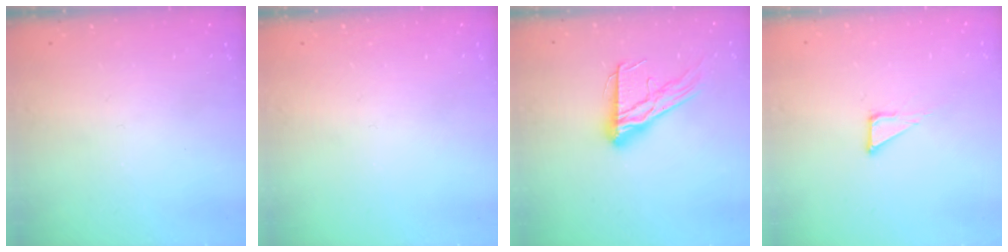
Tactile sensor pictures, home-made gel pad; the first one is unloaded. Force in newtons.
{"total": 0.0}
{"total": 14.8, "press": 14.8, "slide": 1.3}
{"total": 1.9, "press": 1.9, "slide": 0.1}